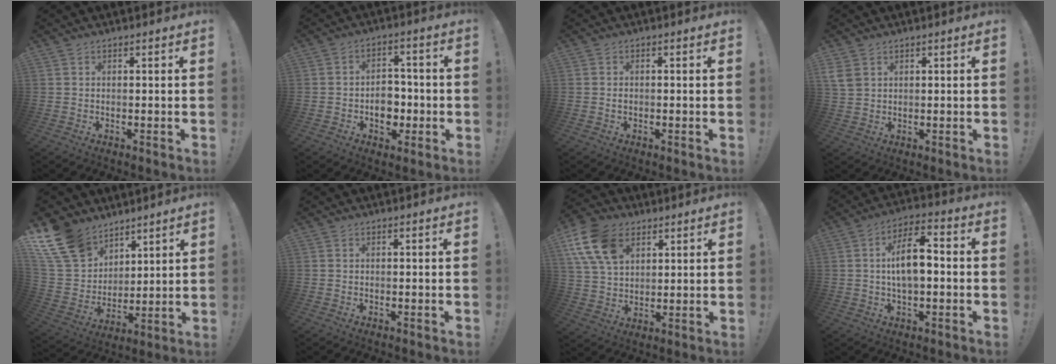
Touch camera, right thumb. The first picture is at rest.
{"total": 8.6, "force": [-1.8, 6.8, 4.9], "torque": [-0.067, 0.014, -0.028]}
{"total": 0.5, "force": [-0.3, 0.4, 0.2], "torque": [-0.010, 0.004, -0.004]}
{"total": 4.0, "force": [2.2, 2.7, 1.9], "torque": [-0.045, -0.006, 0.043]}
{"total": 16.7, "force": [10.2, 11.5, 6.5], "torque": [-0.143, -0.062, 0.206]}
{"total": 0.0}
{"total": 15.8, "force": [7.2, 11.1, 8.7], "torque": [-0.158, -0.026, 0.141]}
{"total": 10.9, "force": [-0.3, 5.2, 9.6], "torque": [-0.160, 0.011, -0.007]}